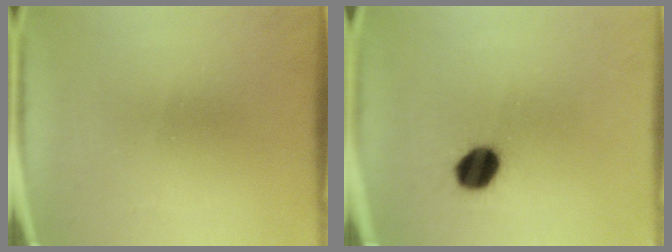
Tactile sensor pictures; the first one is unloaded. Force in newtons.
{"total": 7.5}